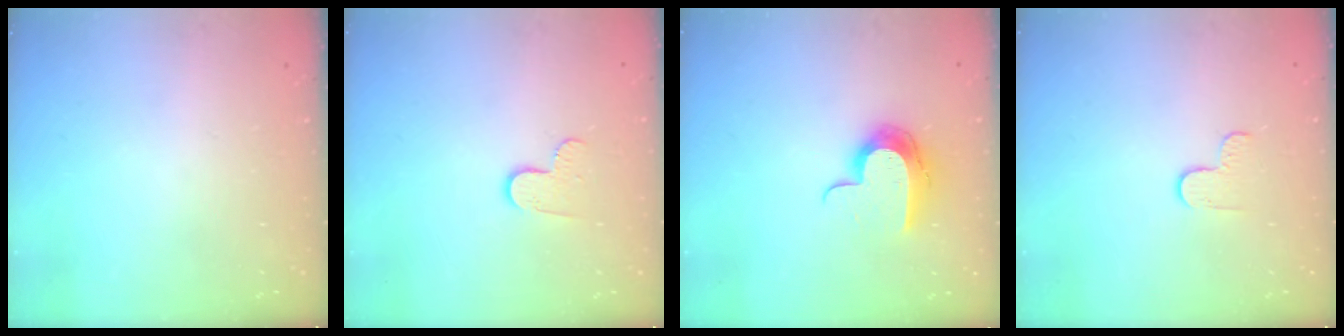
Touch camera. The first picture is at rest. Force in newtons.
{"total": 6.0, "press": 6.0, "slide": 0.6}
{"total": 11.3, "press": 11.2, "slide": 0.7}
{"total": 3.3, "press": 3.3, "slide": 0.4}